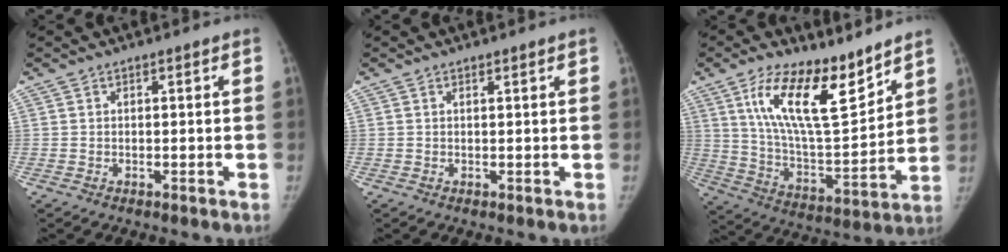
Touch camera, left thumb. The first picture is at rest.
{"total": 0.7, "force": [0.5, 0.0, 0.5], "torque": [-0.005, 0.000, 0.008]}
{"total": 18.2, "force": [11.4, 6.5, 12.7], "torque": [-0.185, -0.072, 0.213]}